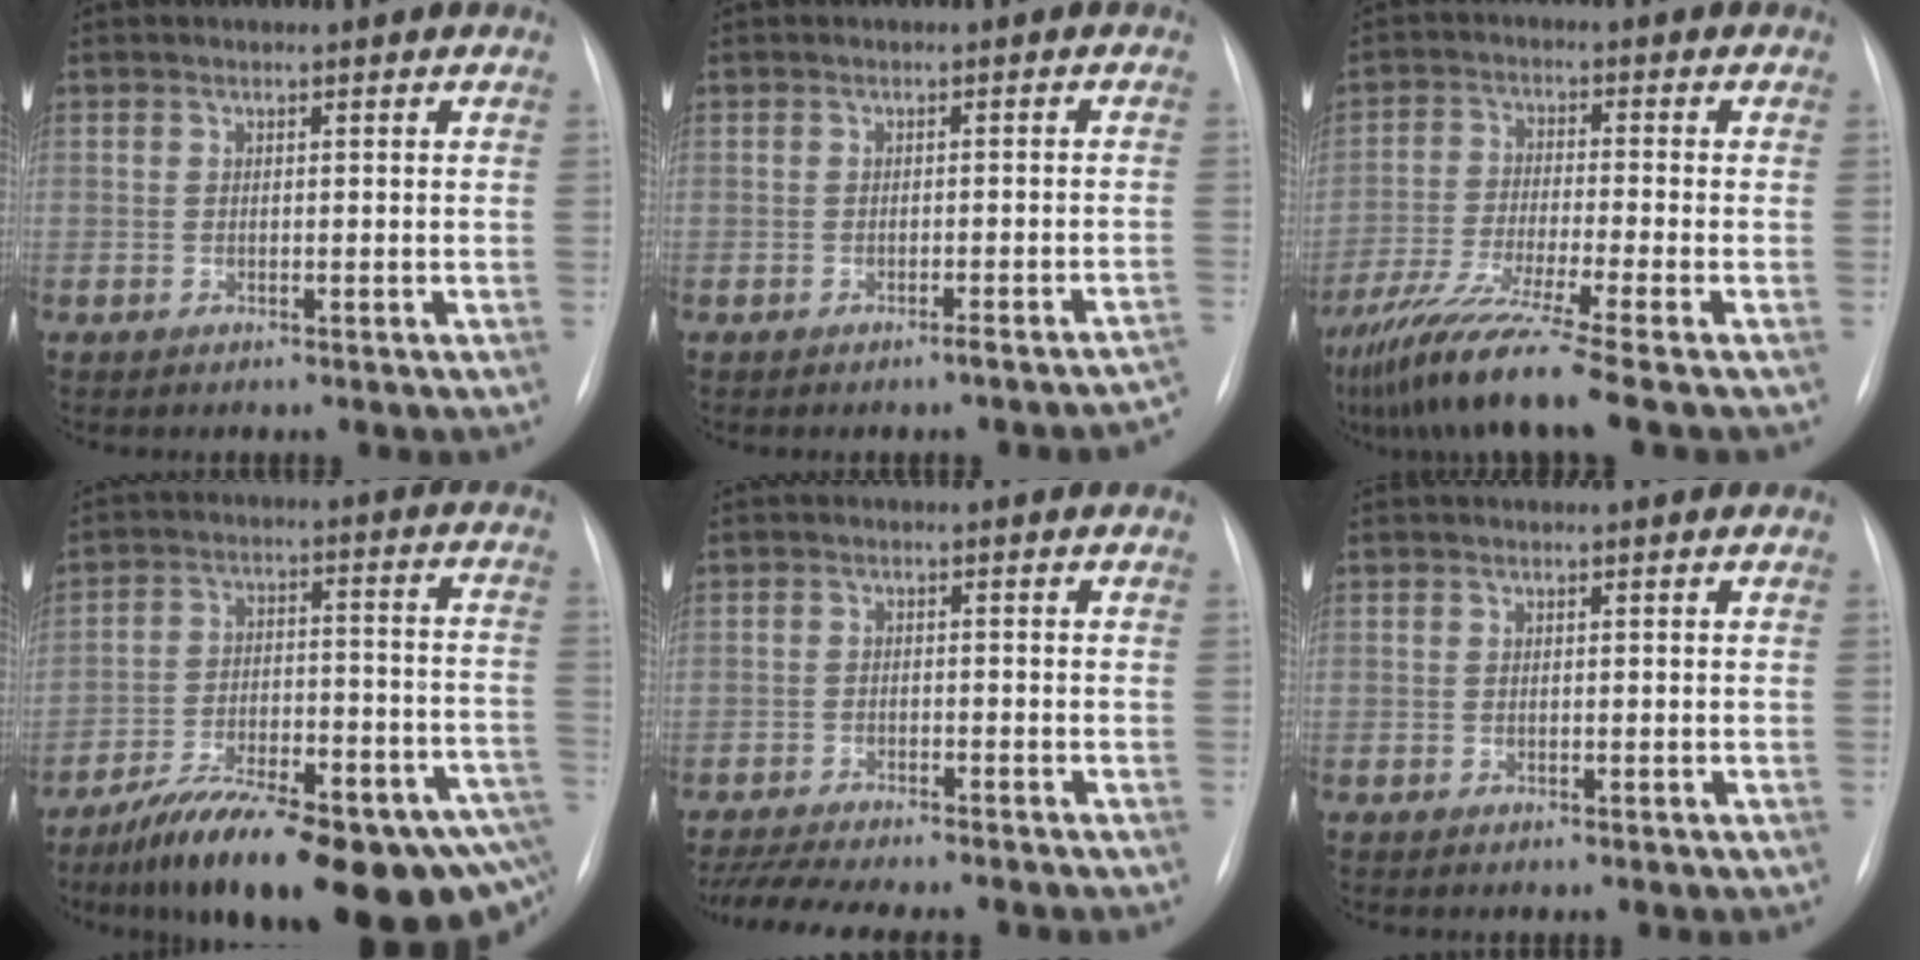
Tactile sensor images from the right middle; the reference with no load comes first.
{"total": 5.2, "force": [-4.6, -0.3, 2.6], "torque": [-0.014, 0.007, -0.054]}
{"total": 12.0, "force": [-9.1, -2.0, 7.5], "torque": [-0.137, -0.050, -0.158]}
{"total": 24.5, "force": [-17.3, 5.9, 16.3], "torque": [-0.176, 0.019, -0.254]}
{"total": 12.2, "force": [-10.7, 1.5, 5.6], "torque": [-0.082, -0.008, -0.152]}
{"total": 0.0}